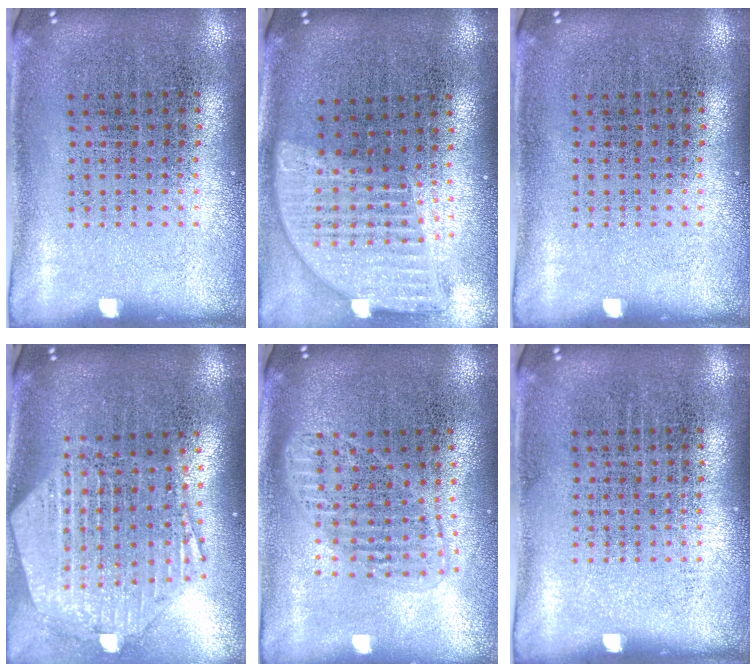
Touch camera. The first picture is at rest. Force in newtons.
{"total": 1.8, "press": 1.5, "slide": 1.0}
{"total": 0.0}
{"total": 2.8, "press": 2.2, "slide": 1.7}
{"total": 1.6, "press": 1.4, "slide": 0.8}
{"total": 0.0}